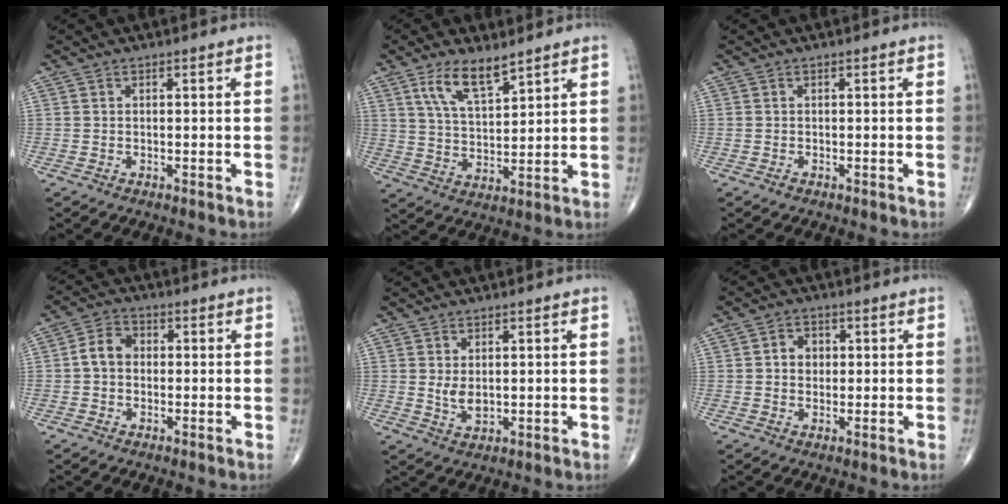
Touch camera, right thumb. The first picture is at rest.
{"total": 8.8, "force": [5.7, 3.1, 5.9], "torque": [-0.095, -0.031, 0.114]}
{"total": 0.0}
{"total": 5.1, "force": [-0.1, 4.0, 3.1], "torque": [-0.048, 0.019, -0.010]}
{"total": 2.8, "force": [0.4, 1.5, 2.3], "torque": [-0.033, -0.010, 0.014]}
{"total": 3.7, "force": [0.5, 3.1, 1.9], "torque": [-0.012, 0.006, 0.004]}